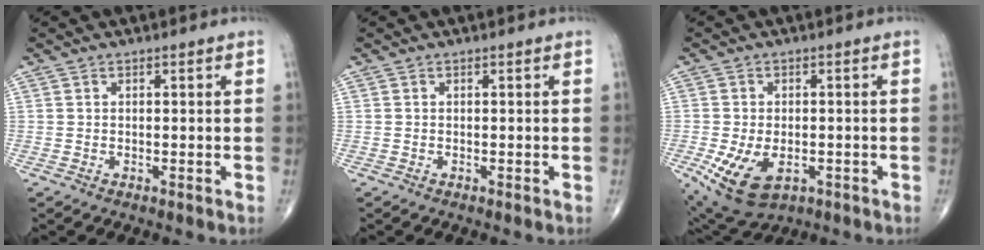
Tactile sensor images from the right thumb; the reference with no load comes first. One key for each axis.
{"total": 0.0}
{"total": 10.2, "fx": -3.4, "fy": 6.0, "fz": 7.4, "tx": -0.136, "ty": -0.002, "tz": -0.044}